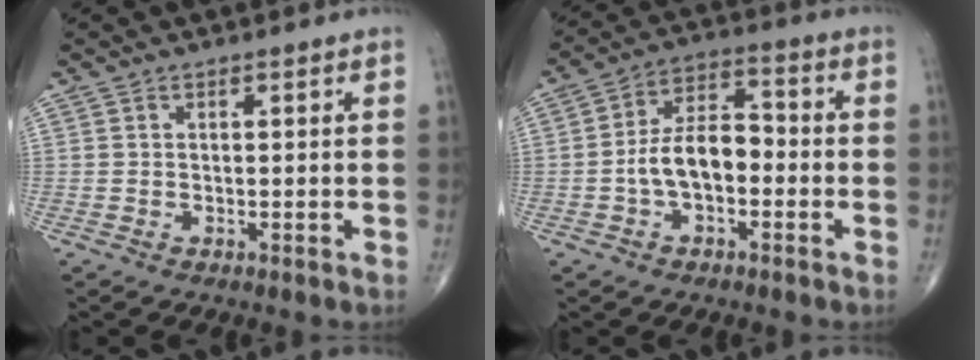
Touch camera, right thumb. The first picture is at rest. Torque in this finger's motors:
{"motor_torque": [1.25, 1.53, 1.28, -0.30, 0.08]}